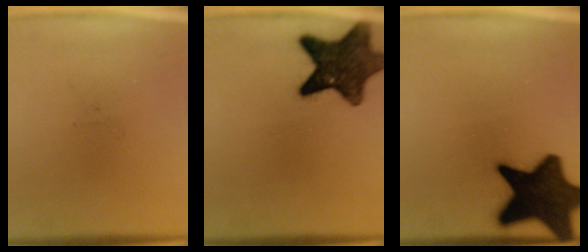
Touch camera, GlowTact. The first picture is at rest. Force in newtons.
{"total": 11.1}
{"total": 18.0}